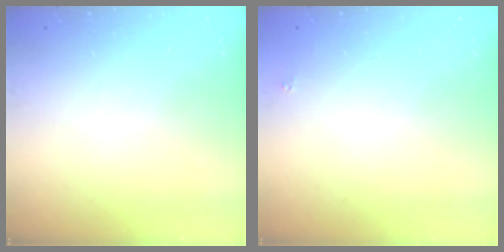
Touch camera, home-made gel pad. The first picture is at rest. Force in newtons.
{"total": 1.8, "press": 1.7, "slide": 0.1}